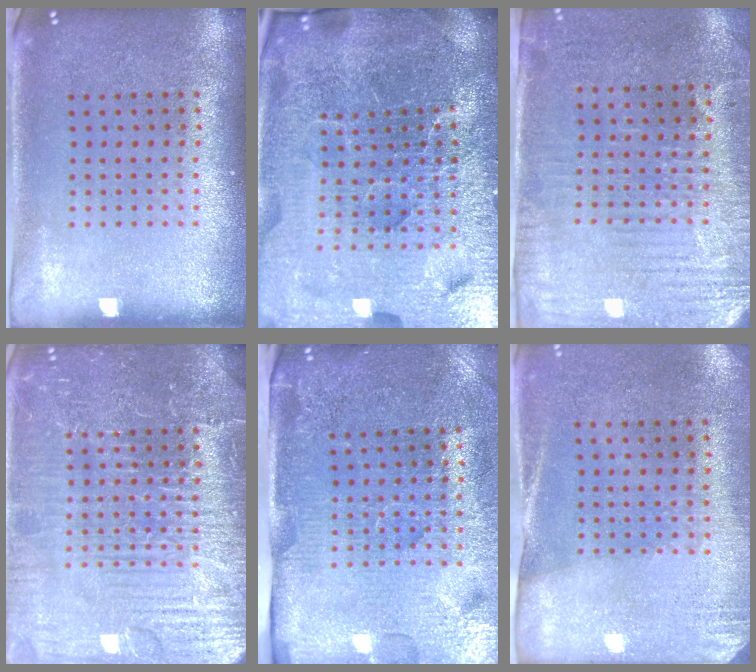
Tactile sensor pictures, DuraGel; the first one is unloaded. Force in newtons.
{"total": 7.2, "press": 6.2, "slide": 3.5}
{"total": 3.1, "press": 2.7, "slide": 1.5}
{"total": 6.0, "press": 5.9, "slide": 0.7}
{"total": 4.4, "press": 3.9, "slide": 2.2}
{"total": 2.7, "press": 2.3, "slide": 1.3}